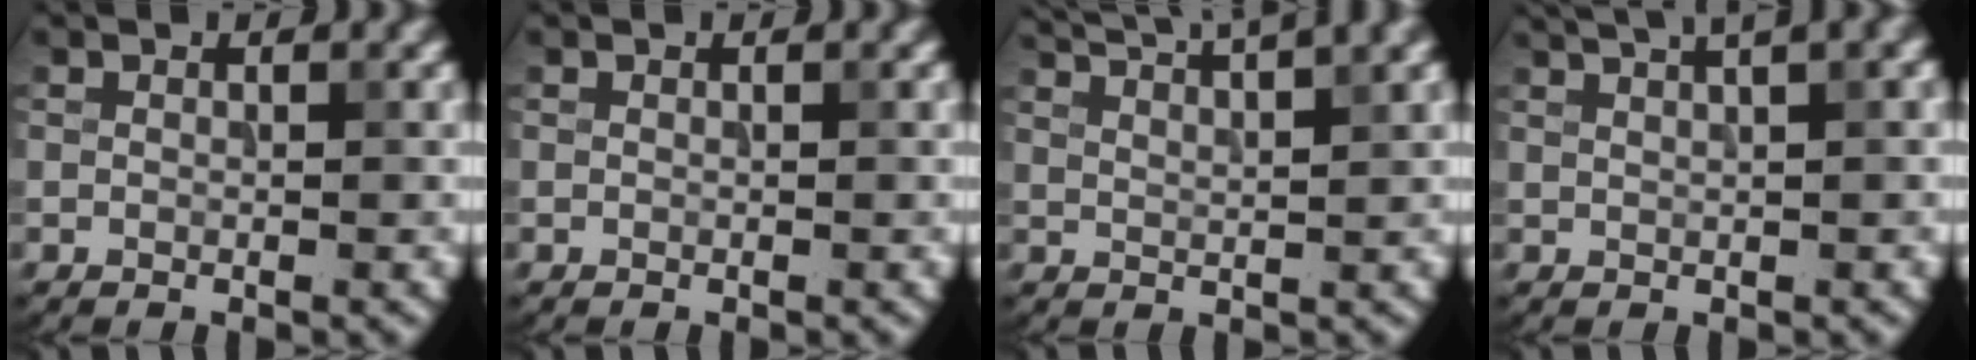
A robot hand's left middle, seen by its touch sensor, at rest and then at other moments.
{"total": 0.0}
{"total": 6.6, "force": [5.2, 1.1, 3.8], "torque": [-0.044, 0.032, 0.056]}
{"total": 5.1, "force": [3.4, 1.0, 3.7], "torque": [-0.047, 0.027, 0.041]}